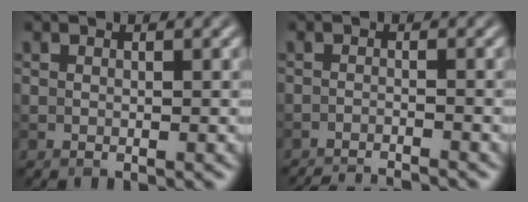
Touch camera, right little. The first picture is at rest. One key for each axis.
{"total": 4.6, "fx": -4.4, "fy": 0.5, "fz": 1.3, "tx": -0.016, "ty": -0.008, "tz": -0.065}